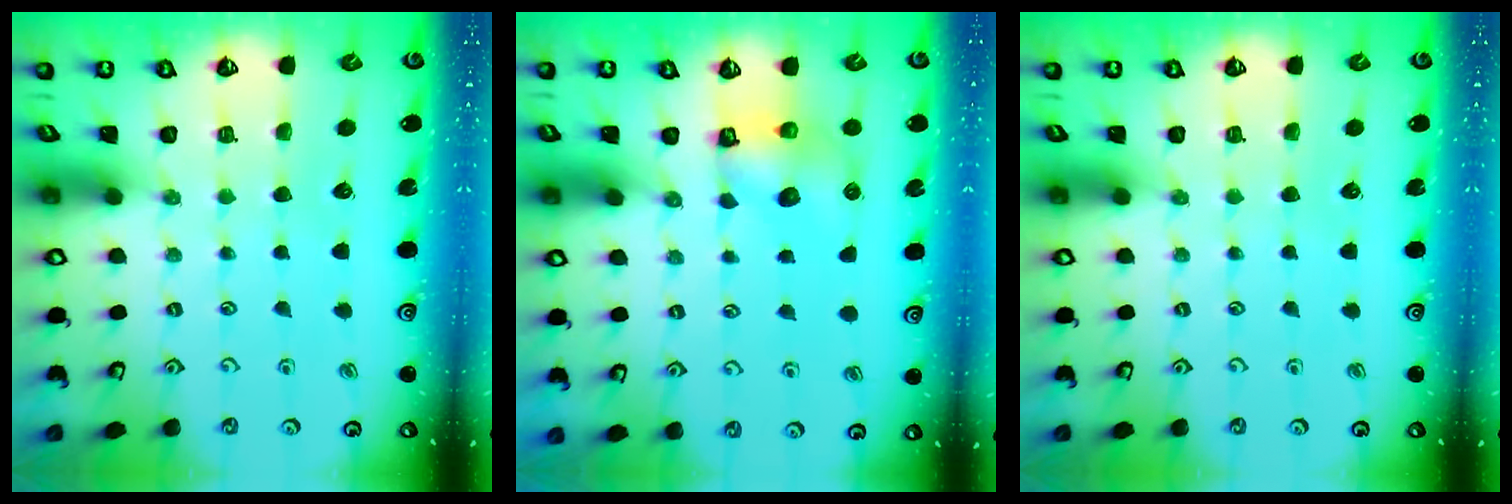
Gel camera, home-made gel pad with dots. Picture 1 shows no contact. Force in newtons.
{"total": 6.2, "press": 6.2, "slide": 0.1}
{"total": 0.0}